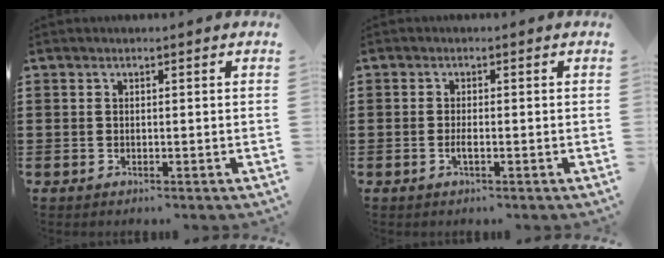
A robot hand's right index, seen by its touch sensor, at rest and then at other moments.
{"total": 1.3, "force": [-0.4, 0.2, 1.2], "torque": [-0.030, -0.005, -0.008]}